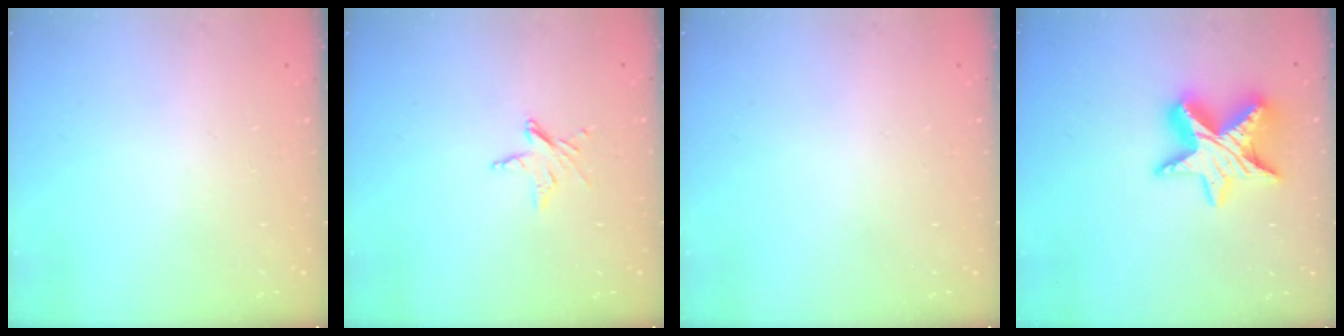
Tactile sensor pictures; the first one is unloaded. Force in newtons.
{"total": 5.4, "press": 5.4, "slide": 0.2}
{"total": 0.0}
{"total": 13.9, "press": 13.9, "slide": 0.9}